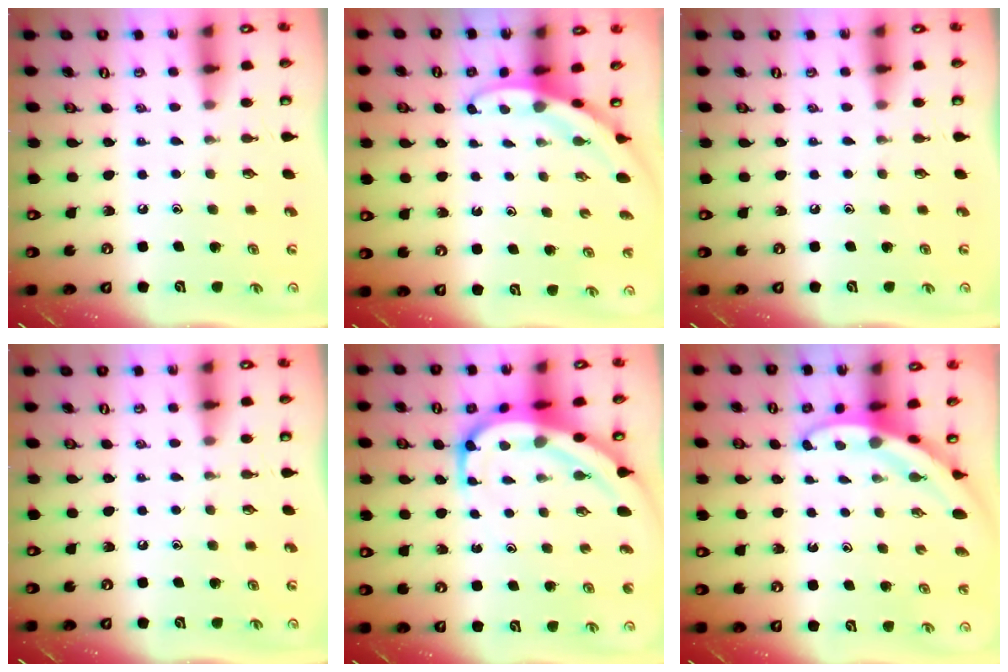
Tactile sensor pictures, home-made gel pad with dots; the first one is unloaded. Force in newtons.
{"total": 2.9, "press": 2.9, "slide": 0.1}
{"total": 0.0}
{"total": 0.0}
{"total": 10.9, "press": 10.8, "slide": 1.1}
{"total": 3.8, "press": 3.8, "slide": 0.2}